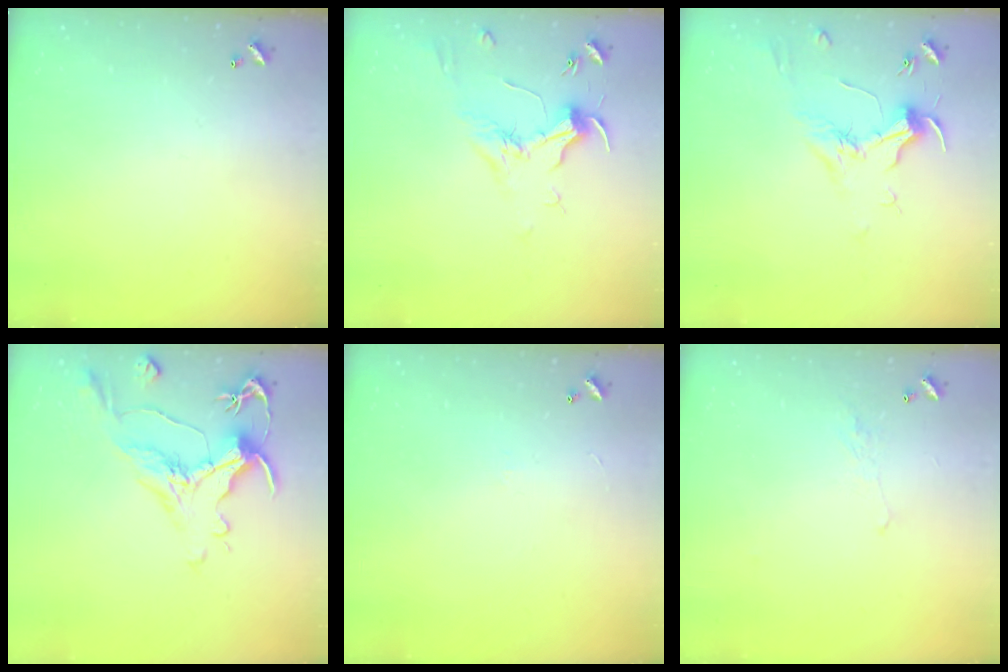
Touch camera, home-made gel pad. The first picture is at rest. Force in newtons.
{"total": 2.0, "press": 1.9, "slide": 0.6}
{"total": 2.0, "press": 1.9, "slide": 0.6}
{"total": 1.7, "press": 0.9, "slide": 1.4}
{"total": 0.7, "press": 0.3, "slide": 0.7}
{"total": 1.7, "press": 1.6, "slide": 0.6}